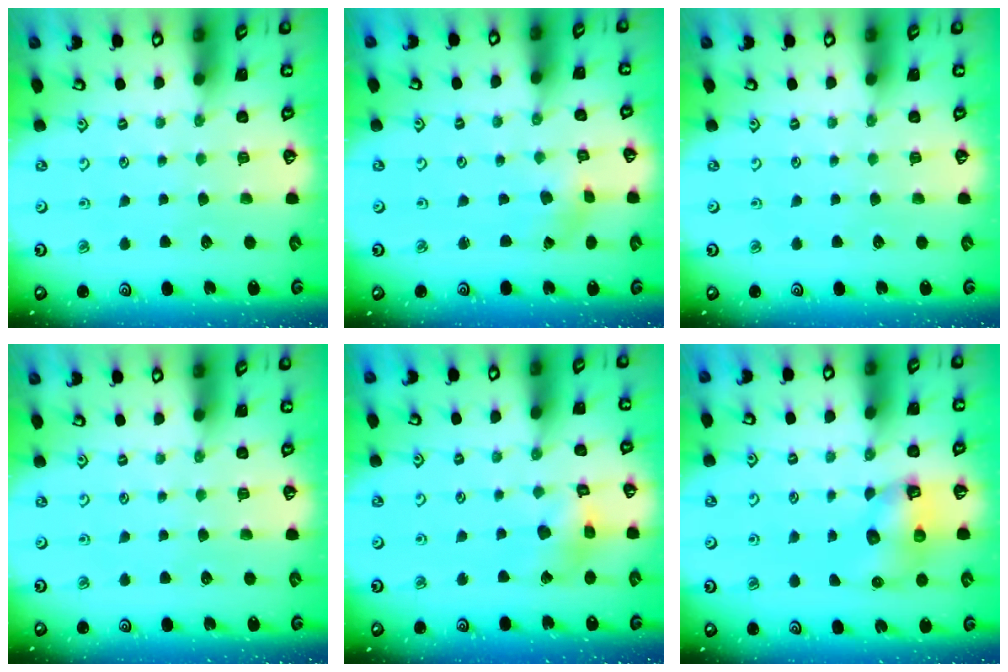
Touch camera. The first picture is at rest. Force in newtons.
{"total": 0.7, "press": 0.7, "slide": 0.1}
{"total": 0.0}
{"total": 0.0}
{"total": 8.3, "press": 8.2, "slide": 0.8}
{"total": 7.0, "press": 7.0, "slide": 0.1}